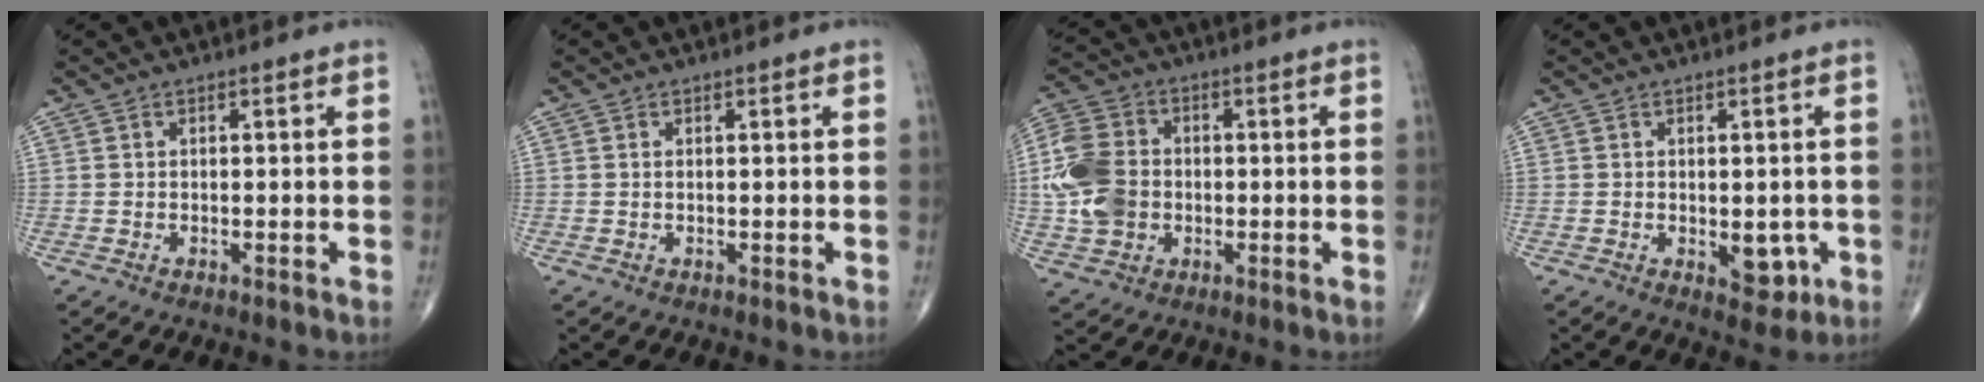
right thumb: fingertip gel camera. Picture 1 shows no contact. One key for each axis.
{"total": 0.0}
{"total": 11.8, "fx": -0.8, "fy": 9.2, "fz": 7.3, "tx": -0.142, "ty": 0.012, "tz": -0.019}
{"total": 4.8, "fx": -1.0, "fy": 2.8, "fz": 3.7, "tx": -0.023, "ty": -0.005, "tz": -0.005}